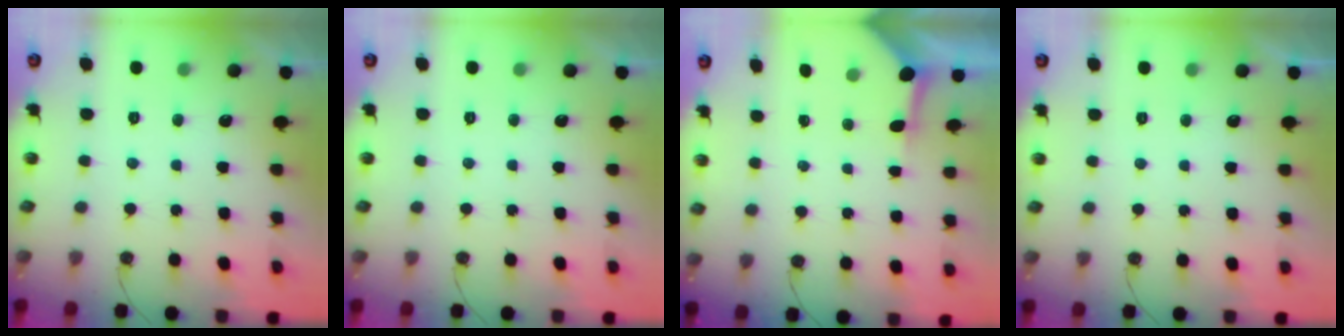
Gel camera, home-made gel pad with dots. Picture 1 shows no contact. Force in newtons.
{"total": 0.0}
{"total": 3.9, "press": 3.9, "slide": 0.5}
{"total": 0.0}